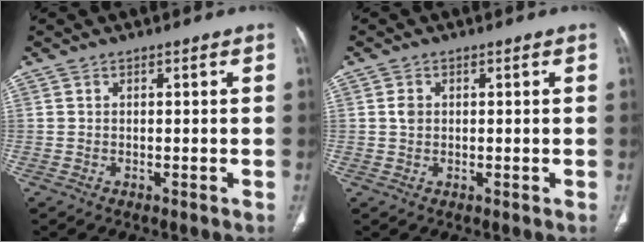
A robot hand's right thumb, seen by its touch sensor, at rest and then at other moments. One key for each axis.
{"total": 1.7, "fx": 0.3, "fy": 1.4, "fz": 1.0, "tx": -0.016, "ty": 0.001, "tz": 0.006}